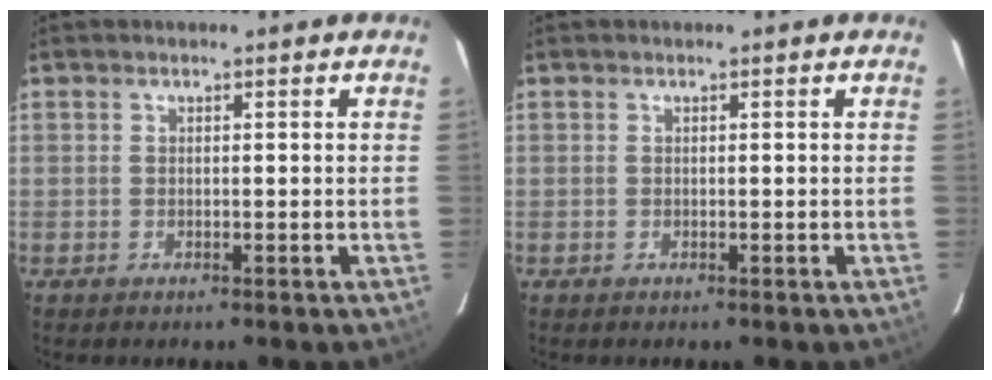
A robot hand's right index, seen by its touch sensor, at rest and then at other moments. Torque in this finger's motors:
{"motor_torque": [0.00, 0.00, 0.00, 0.01]}